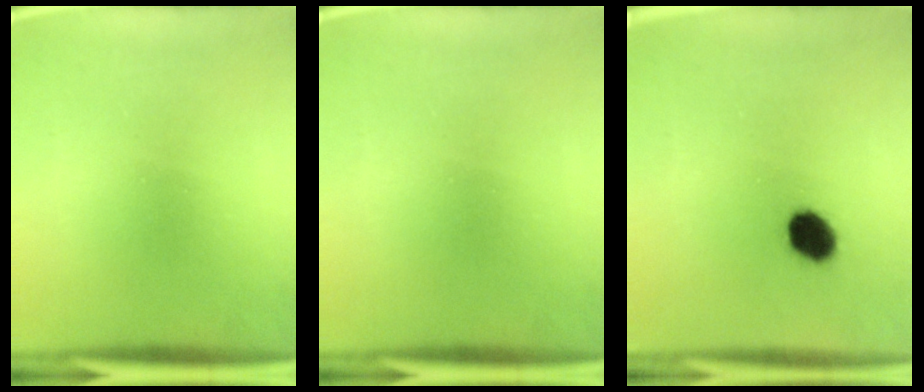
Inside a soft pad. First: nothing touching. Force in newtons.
{"total": 0.0}
{"total": 5.6}